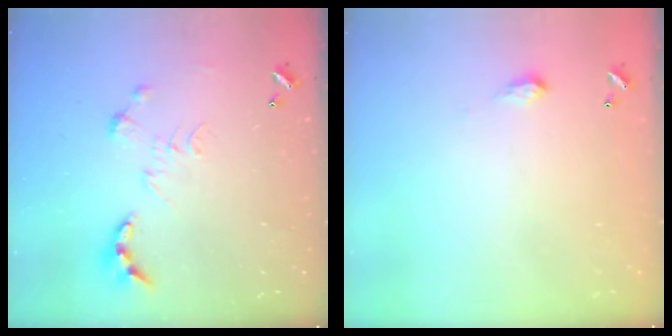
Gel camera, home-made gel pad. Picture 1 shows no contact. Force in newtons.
{"total": 2.0, "press": 2.0, "slide": 0.3}